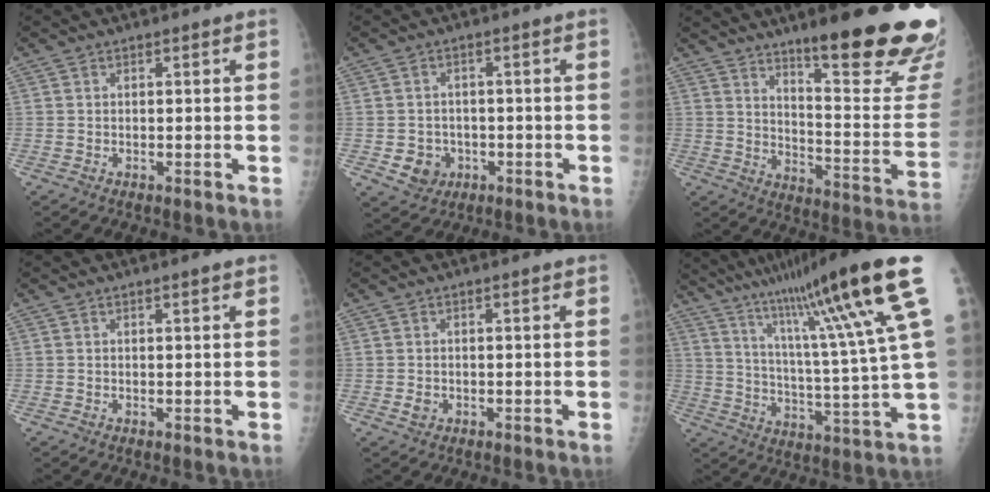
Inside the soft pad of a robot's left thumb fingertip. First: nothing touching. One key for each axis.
{"total": 5.1, "fx": -1.5, "fy": 4.5, "fz": 1.8, "tx": -0.007, "ty": 0.010, "tz": -0.016}
{"total": 25.0, "fx": 16.5, "fy": 4.1, "fz": 18.3, "tx": -0.219, "ty": -0.104, "tz": 0.237}
{"total": 1.4, "fx": 0.9, "fy": -0.1, "fz": 1.1, "tx": -0.016, "ty": 0.000, "tz": 0.013}
{"total": 1.4, "fx": 0.0, "fy": 1.0, "fz": 1.0, "tx": -0.013, "ty": 0.004, "tz": 0.004}
{"total": 23.6, "fx": 12.6, "fy": 0.7, "fz": 19.9, "tx": -0.305, "ty": -0.033, "tz": 0.197}